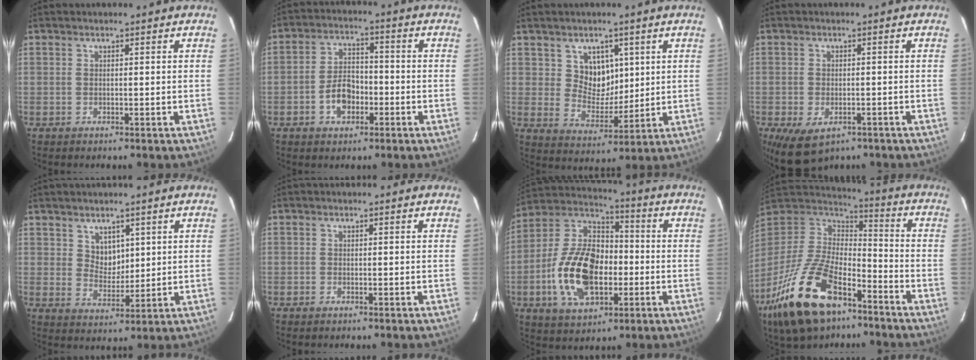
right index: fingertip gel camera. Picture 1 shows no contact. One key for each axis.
{"total": 7.2, "fx": -2.9, "fy": 4.7, "fz": 4.6, "tx": -0.091, "ty": 0.019, "tz": -0.044}
{"total": 7.4, "fx": 3.0, "fy": 6.2, "fz": 2.7, "tx": -0.042, "ty": -0.001, "tz": 0.061}
{"total": 7.5, "fx": -4.1, "fy": 4.3, "fz": 4.5, "tx": -0.092, "ty": -0.025, "tz": -0.061}
{"total": 4.6, "fx": 2.3, "fy": 3.5, "fz": 1.7, "tx": -0.023, "ty": 0.000, "tz": 0.048}
{"total": 0.8, "fx": -0.7, "fy": 0.4, "fz": 0.2, "tx": -0.006, "ty": 0.001, "tz": -0.013}
{"total": 20.0, "fx": -4.5, "fy": 13.0, "fz": 14.5, "tx": -0.302, "ty": 0.023, "tz": -0.063}
{"total": 24.8, "fx": -14.3, "fy": 12.1, "fz": 16.2, "tx": -0.342, "ty": -0.025, "tz": -0.248}